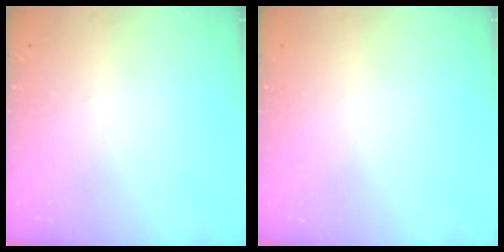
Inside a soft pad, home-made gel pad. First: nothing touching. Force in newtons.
{"total": 0.0}